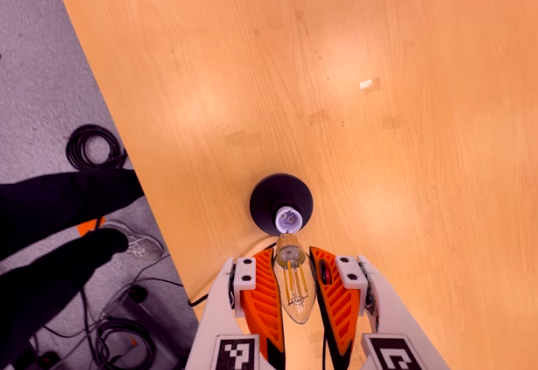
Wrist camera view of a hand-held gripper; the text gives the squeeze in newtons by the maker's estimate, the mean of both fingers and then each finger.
{"total": 22.4, "left": 24.2, "right": 20.7}